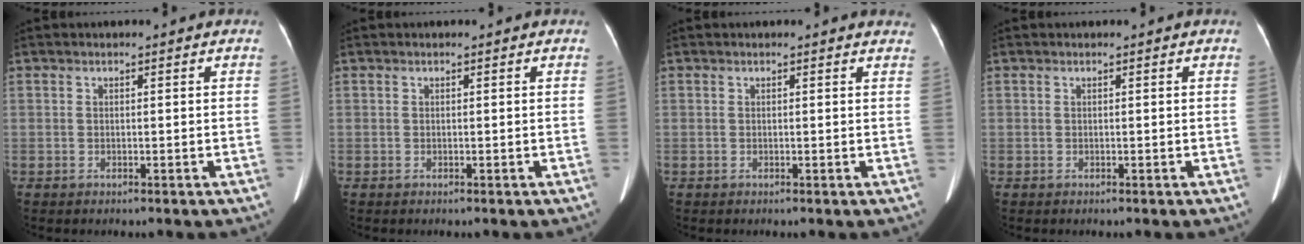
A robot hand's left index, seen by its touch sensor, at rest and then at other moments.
{"total": 0.0}
{"total": 2.7, "force": [2.6, 0.7, 0.4], "torque": [-0.002, -0.007, 0.006]}
{"total": 0.0}